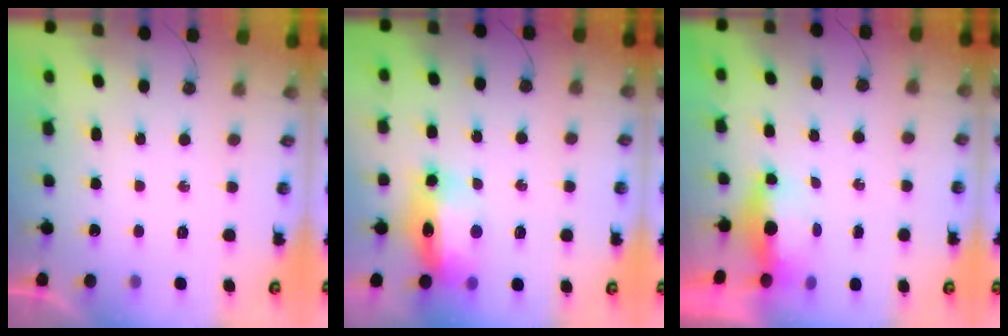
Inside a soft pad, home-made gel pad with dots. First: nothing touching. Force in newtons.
{"total": 13.9, "press": 13.6, "slide": 2.6}
{"total": 14.4, "press": 7.2, "slide": 12.4}